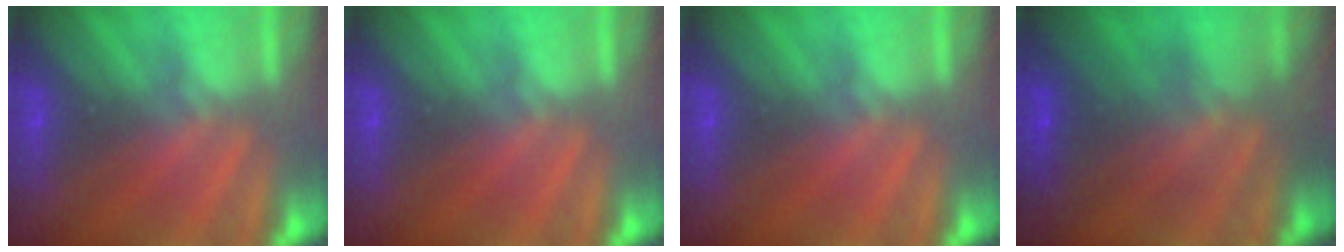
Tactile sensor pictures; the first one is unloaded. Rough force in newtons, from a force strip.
{"total": 0.0}
{"total": 0.0}
{"total": 7.4}